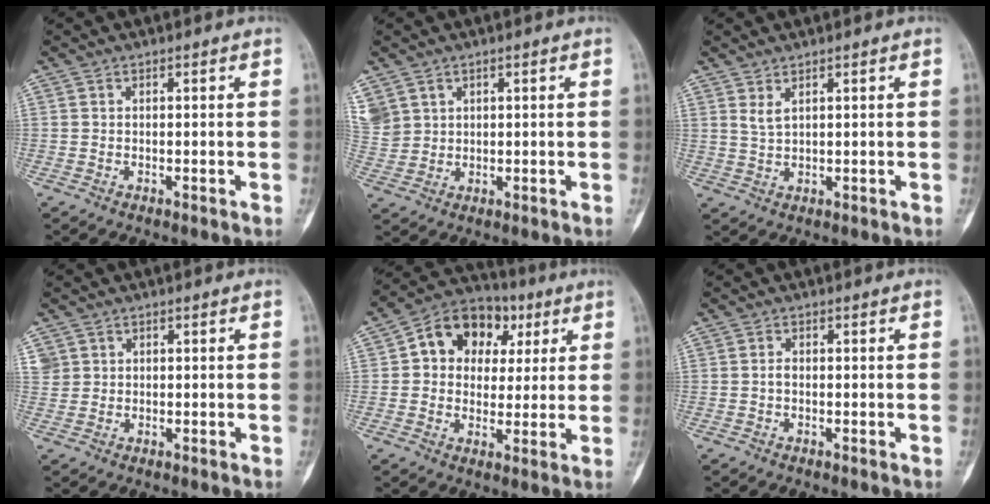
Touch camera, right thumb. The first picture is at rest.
{"total": 9.0, "force": [4.4, 7.3, 3.0], "torque": [-0.080, 0.004, 0.107]}
{"total": 2.3, "force": [1.5, 0.7, 1.6], "torque": [-0.034, -0.011, 0.037]}
{"total": 2.5, "force": [1.1, 2.2, 0.3], "torque": [0.014, 0.000, 0.020]}
{"total": 13.5, "force": [3.7, 10.8, 7.3], "torque": [-0.069, 0.012, 0.051]}
{"total": 1.0, "force": [-0.2, 0.6, 0.7], "torque": [-0.012, 0.002, -0.006]}